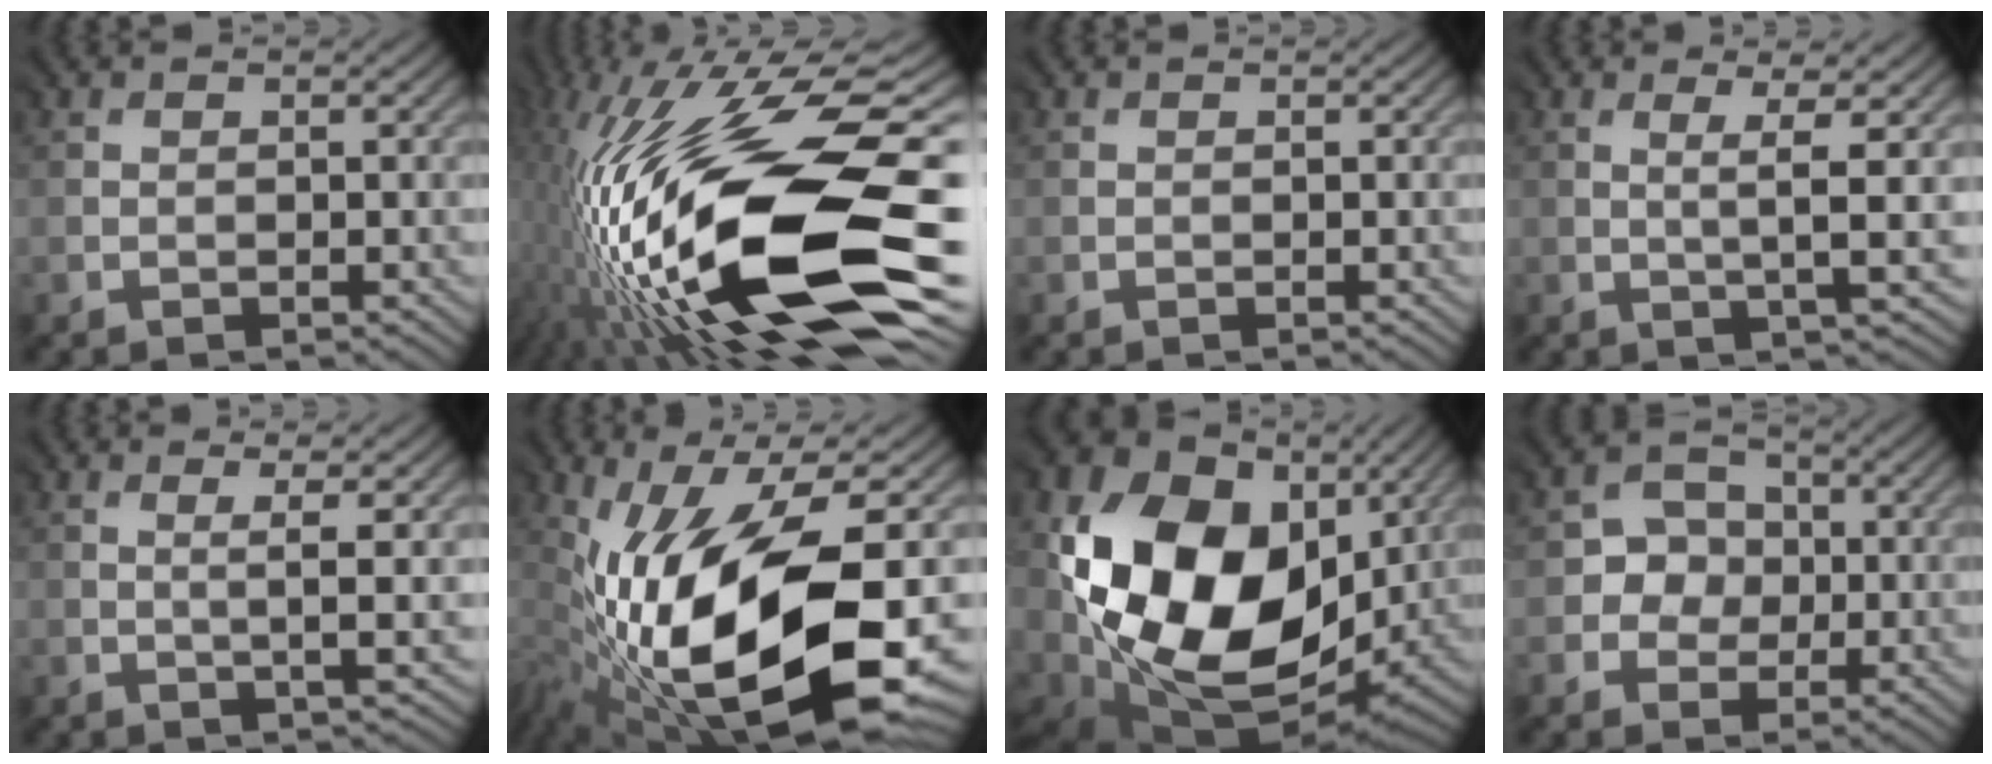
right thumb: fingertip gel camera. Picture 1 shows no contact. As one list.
[{"total": 20.6, "force": [-2.6, 8.0, 18.8], "torque": [-0.377, -0.012, -0.055]}, {"total": 0.0}, {"total": 3.6, "force": [0.9, 0.2, 3.5], "torque": [-0.072, 0.005, 0.019]}, {"total": 2.6, "force": [0.8, 0.2, 2.5], "torque": [-0.047, 0.006, 0.013]}, {"total": 18.7, "force": [-2.8, 8.1, 16.6], "torque": [-0.332, -0.014, -0.040]}, {"total": 20.1, "force": [2.8, 15.1, 13.1], "torque": [-0.306, -0.023, 0.065]}, {"total": 4.1, "force": [-0.3, 3.9, 1.2], "torque": [-0.013, 0.005, -0.013]}]